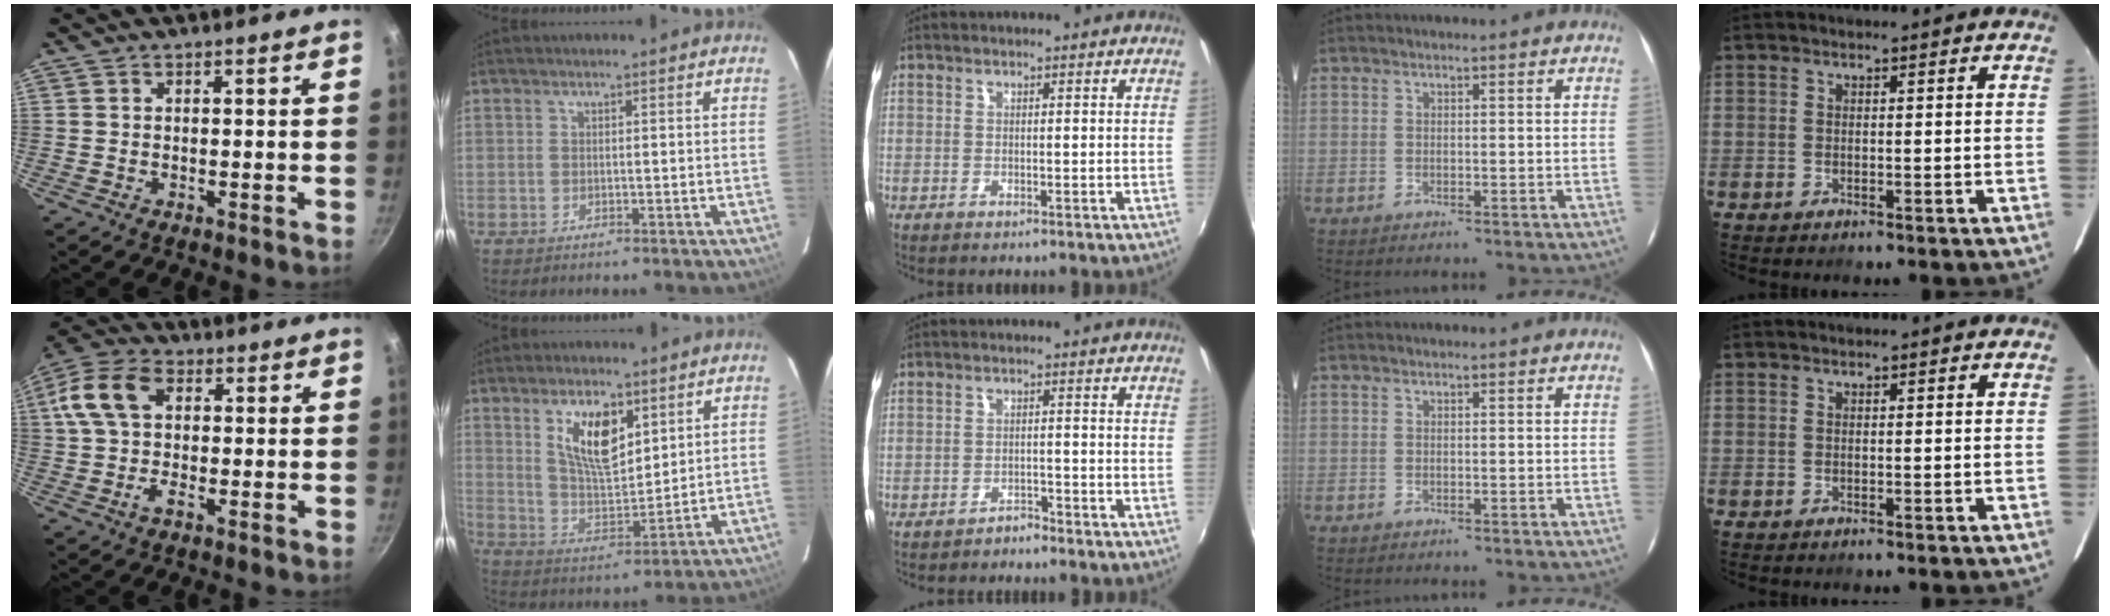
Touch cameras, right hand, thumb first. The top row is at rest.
{"thumb": {"total": 11.2, "force": [1.6, 7.4, 8.2], "torque": [-0.152, 0.026, 0.009]}, "index": {"total": 11.1, "force": [5.4, 4.7, 8.5], "torque": [-0.150, 0.003, 0.109]}, "middle": {"total": 2.1, "force": [-2.0, 0.6, 0.2], "torque": [-0.007, 0.002, -0.031]}}